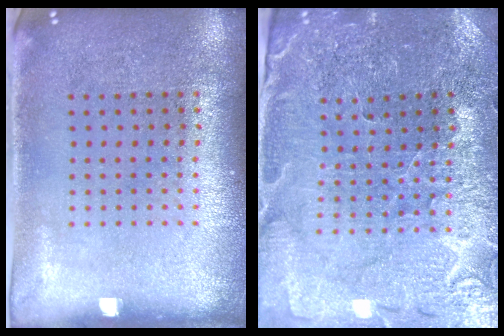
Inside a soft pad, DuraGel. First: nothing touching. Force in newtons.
{"total": 1.8, "press": 1.8, "slide": 0.2}